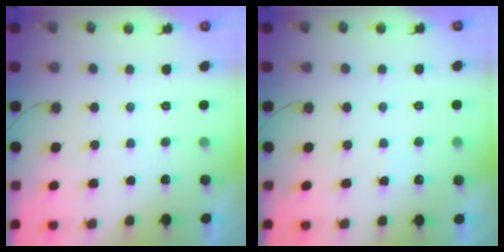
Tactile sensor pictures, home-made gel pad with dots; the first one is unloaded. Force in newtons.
{"total": 3.5, "press": 3.5, "slide": 0.6}